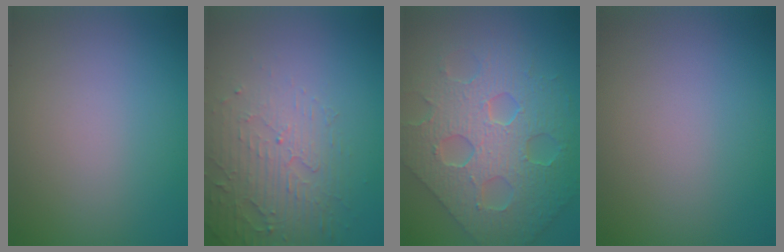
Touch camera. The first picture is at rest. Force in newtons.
{"total": 5.0, "press": 3.3, "slide": 3.8}
{"total": 8.1, "press": 6.7, "slide": 4.6}
{"total": 0.0}